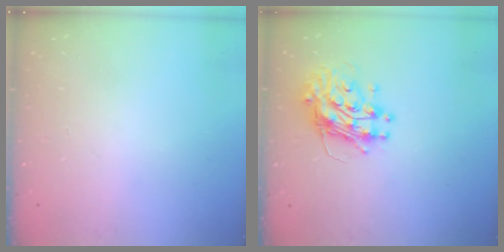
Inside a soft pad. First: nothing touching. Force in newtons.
{"total": 11.4, "press": 11.3, "slide": 1.1}